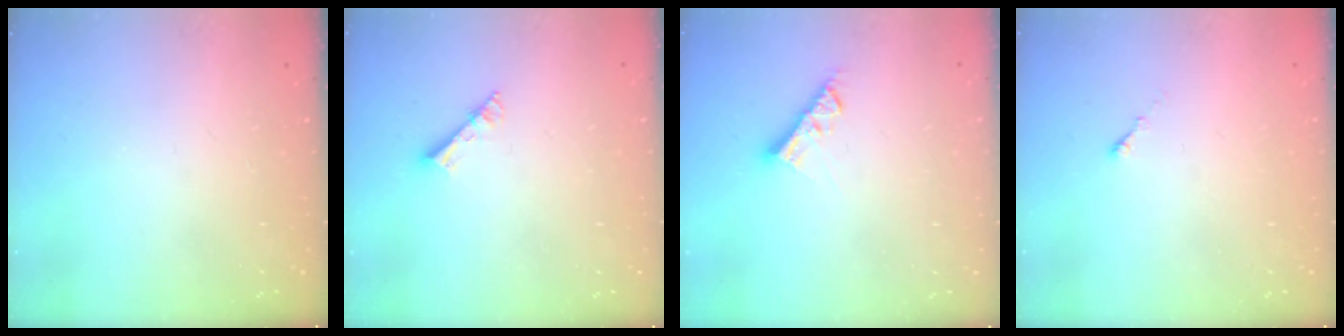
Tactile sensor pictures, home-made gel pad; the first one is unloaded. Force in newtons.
{"total": 3.0, "press": 3.0, "slide": 0.4}
{"total": 6.1, "press": 6.1, "slide": 0.4}
{"total": 0.0}